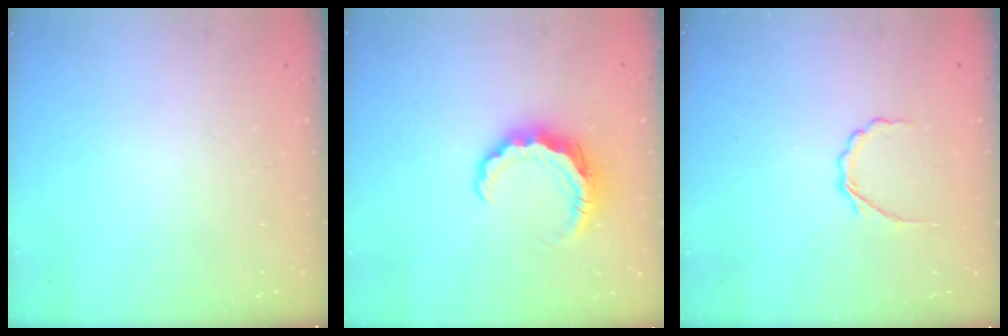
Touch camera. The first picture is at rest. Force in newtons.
{"total": 8.0, "press": 8.0, "slide": 0.9}
{"total": 3.6, "press": 3.4, "slide": 1.2}